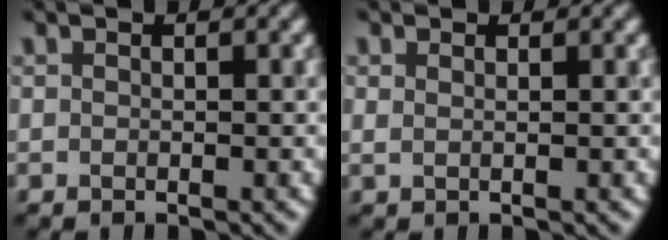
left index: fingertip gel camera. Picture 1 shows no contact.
{"total": 0.8, "force": [0.7, 0.4, 0.4], "torque": [-0.003, -0.007, 0.004]}